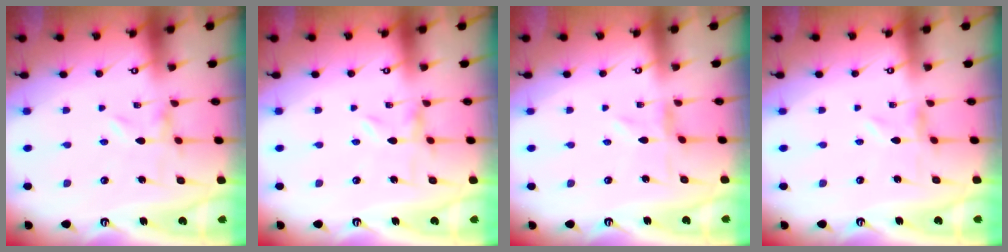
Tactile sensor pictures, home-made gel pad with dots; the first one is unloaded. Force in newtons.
{"total": 0.0}
{"total": 0.0}
{"total": 0.0}